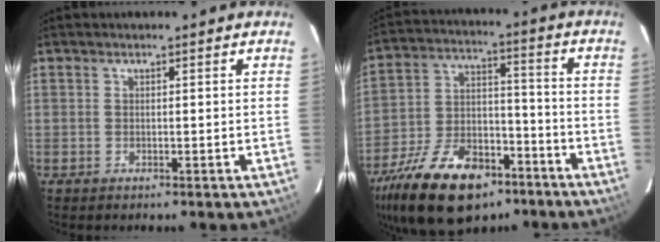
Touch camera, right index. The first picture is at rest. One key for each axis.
{"total": 22.6, "fx": -14.5, "fy": 11.7, "fz": 12.9, "tx": -0.270, "ty": -0.007, "tz": -0.232}